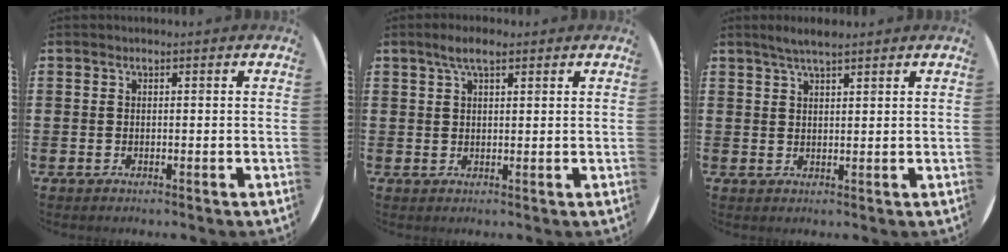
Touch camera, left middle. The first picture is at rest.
{"total": 3.5, "force": [2.3, 1.1, 2.4], "torque": [-0.042, 0.005, 0.038]}
{"total": 2.9, "force": [2.4, 0.3, 1.5], "torque": [-0.032, 0.006, 0.043]}